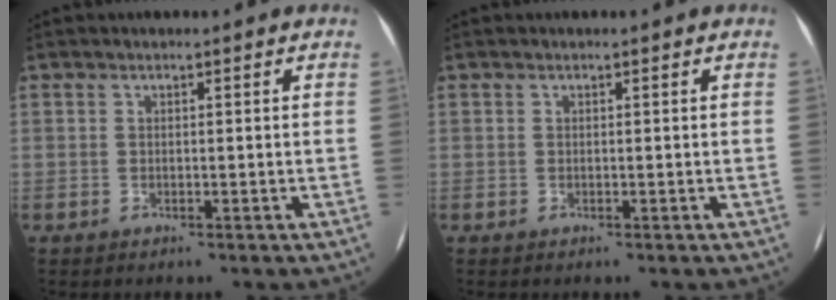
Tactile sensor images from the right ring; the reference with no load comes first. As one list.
[{"total": 0.0}]